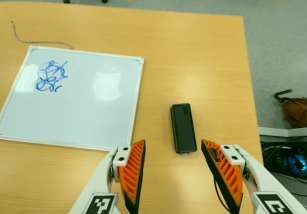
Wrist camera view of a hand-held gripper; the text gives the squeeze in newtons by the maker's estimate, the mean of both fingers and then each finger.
{"total": 0.0}